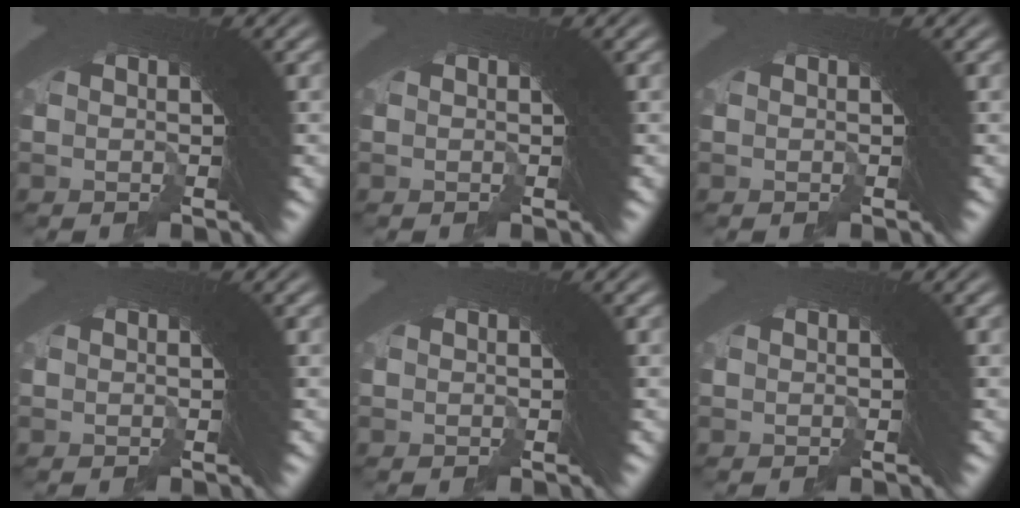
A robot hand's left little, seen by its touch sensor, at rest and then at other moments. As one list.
[{"total": 0.0}, {"total": 0.0}, {"total": 0.0}, {"total": 0.0}, {"total": 0.0}]